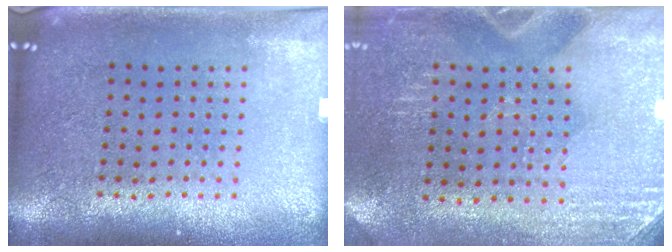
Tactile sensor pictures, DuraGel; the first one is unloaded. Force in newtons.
{"total": 2.8, "press": 2.5, "slide": 1.3}